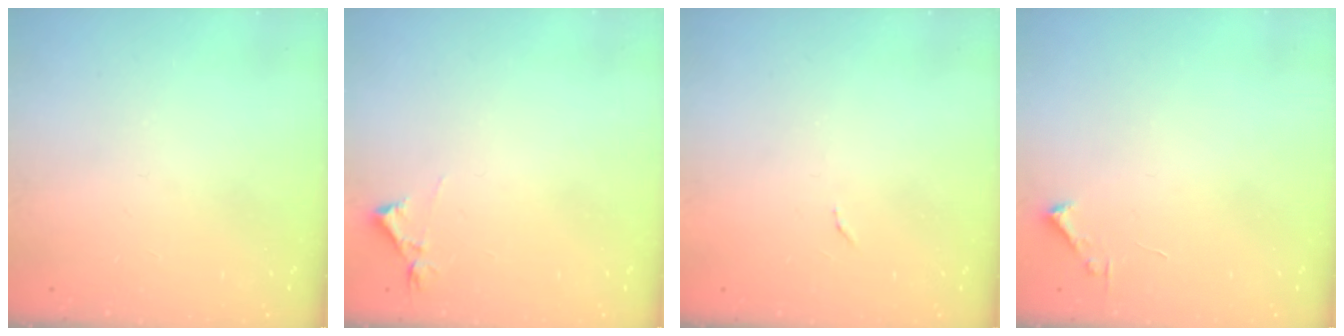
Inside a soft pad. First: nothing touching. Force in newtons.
{"total": 3.4, "press": 3.3, "slide": 0.7}
{"total": 4.0, "press": 4.0, "slide": 0.3}
{"total": 1.7, "press": 1.7, "slide": 0.2}